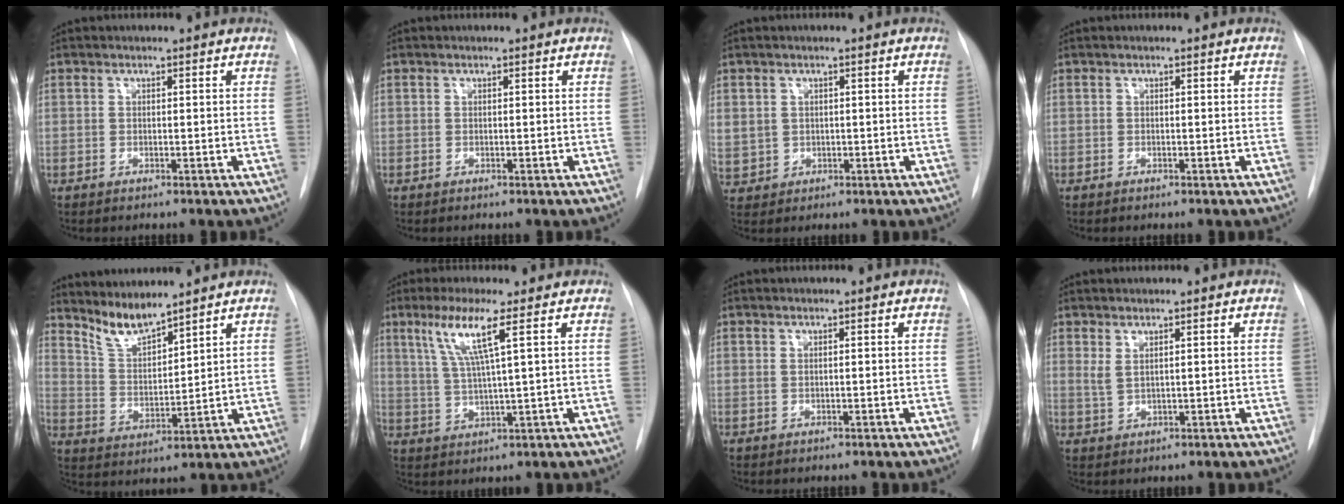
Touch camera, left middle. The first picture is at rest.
{"total": 0.0}
{"total": 7.8, "force": [0.5, 7.3, 2.5], "torque": [-0.100, 0.010, 0.031]}
{"total": 0.0}
{"total": 6.3, "force": [5.9, 0.6, 2.0], "torque": [-0.048, -0.007, 0.126]}
{"total": 7.2, "force": [3.3, -0.8, 6.4], "torque": [-0.130, -0.002, 0.068]}
{"total": 0.0}
{"total": 1.9, "force": [1.0, 0.5, 1.5], "torque": [-0.041, -0.001, 0.027]}